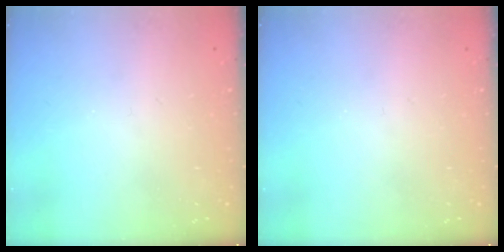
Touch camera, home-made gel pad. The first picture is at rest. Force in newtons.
{"total": 0.0}